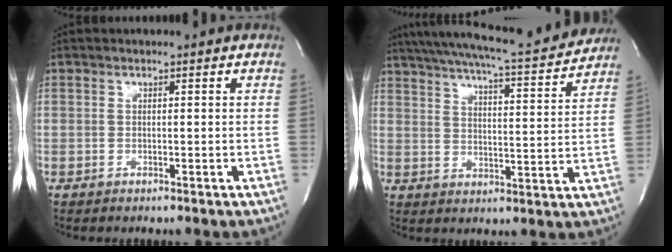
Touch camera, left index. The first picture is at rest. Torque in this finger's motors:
{"motor_torque": [0.57, -0.58, 0.44, 0.18]}